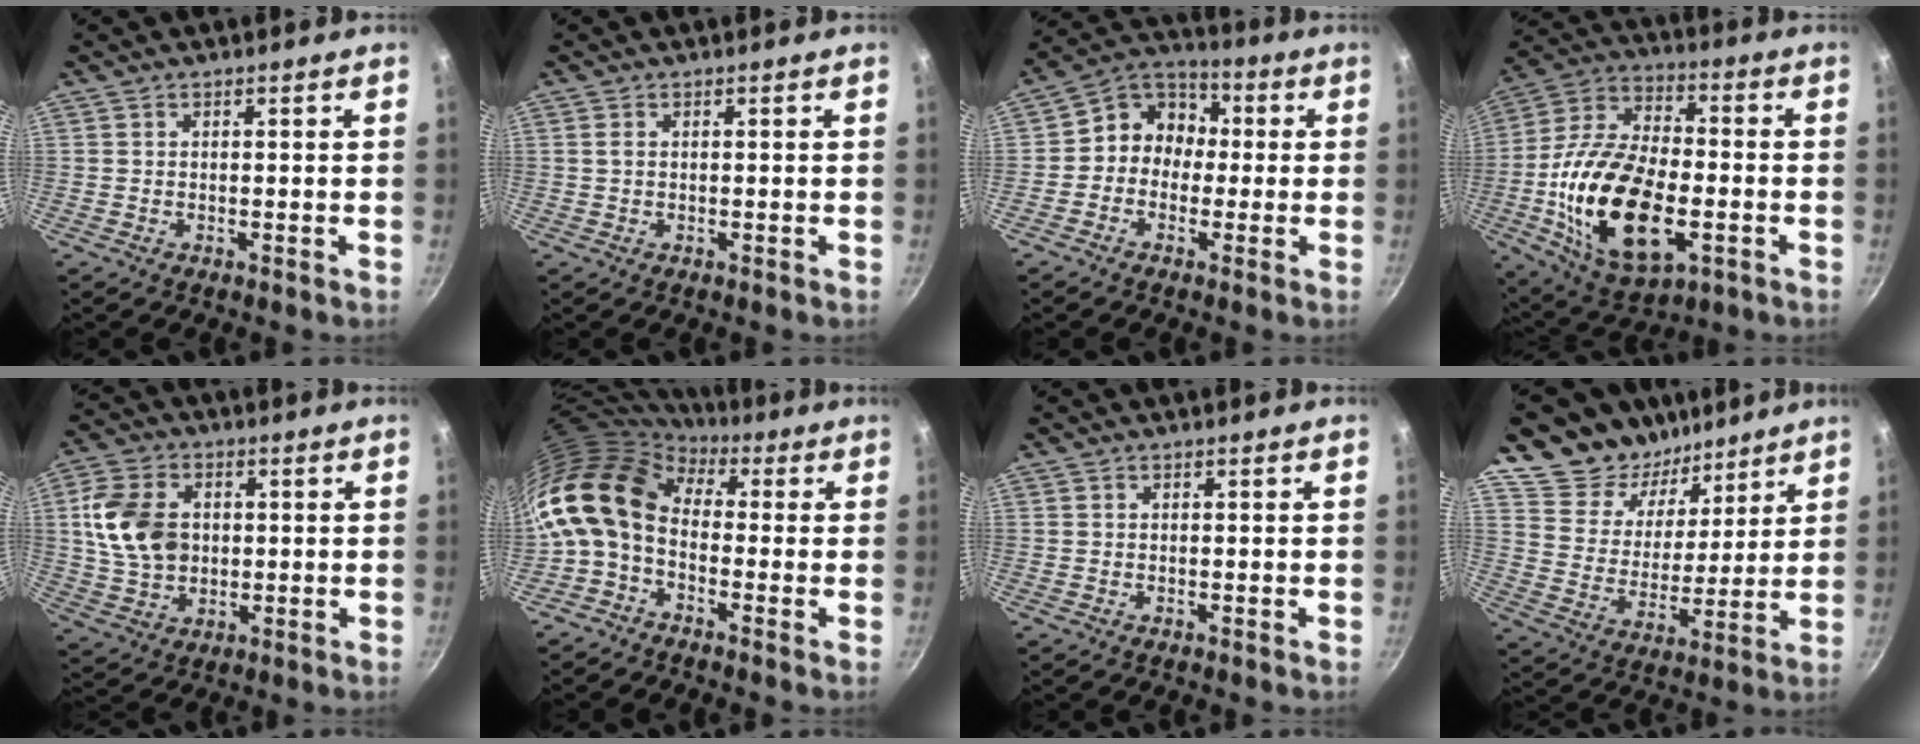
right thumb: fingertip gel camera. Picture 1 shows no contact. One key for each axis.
{"total": 1.0, "fx": 0.2, "fy": 0.7, "fz": 0.7, "tx": -0.013, "ty": 0.002, "tz": 0.002}
{"total": 9.1, "fx": -0.6, "fy": 8.0, "fz": 4.2, "tx": -0.024, "ty": 0.035, "tz": -0.036}
{"total": 24.9, "fx": -5.5, "fy": 13.4, "fz": 20.3, "tx": -0.378, "ty": 0.023, "tz": -0.097}
{"total": 12.9, "fx": 1.5, "fy": 9.6, "fz": 8.4, "tx": -0.143, "ty": 0.003, "tz": 0.029}
{"total": 13.2, "fx": 0.2, "fy": 9.0, "fz": 9.7, "tx": -0.178, "ty": 0.024, "tz": -0.020}
{"total": 0.0}
{"total": 16.4, "fx": 12.8, "fy": 9.5, "fz": 3.6, "tx": -0.023, "ty": -0.090, "tz": 0.218}